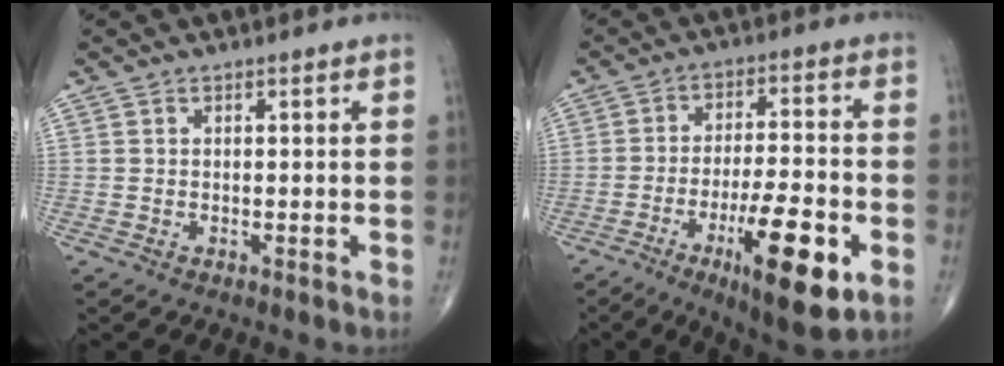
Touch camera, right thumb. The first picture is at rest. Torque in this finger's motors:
{"motor_torque": [2.61, 2.43, 1.66, -0.79, 0.18]}